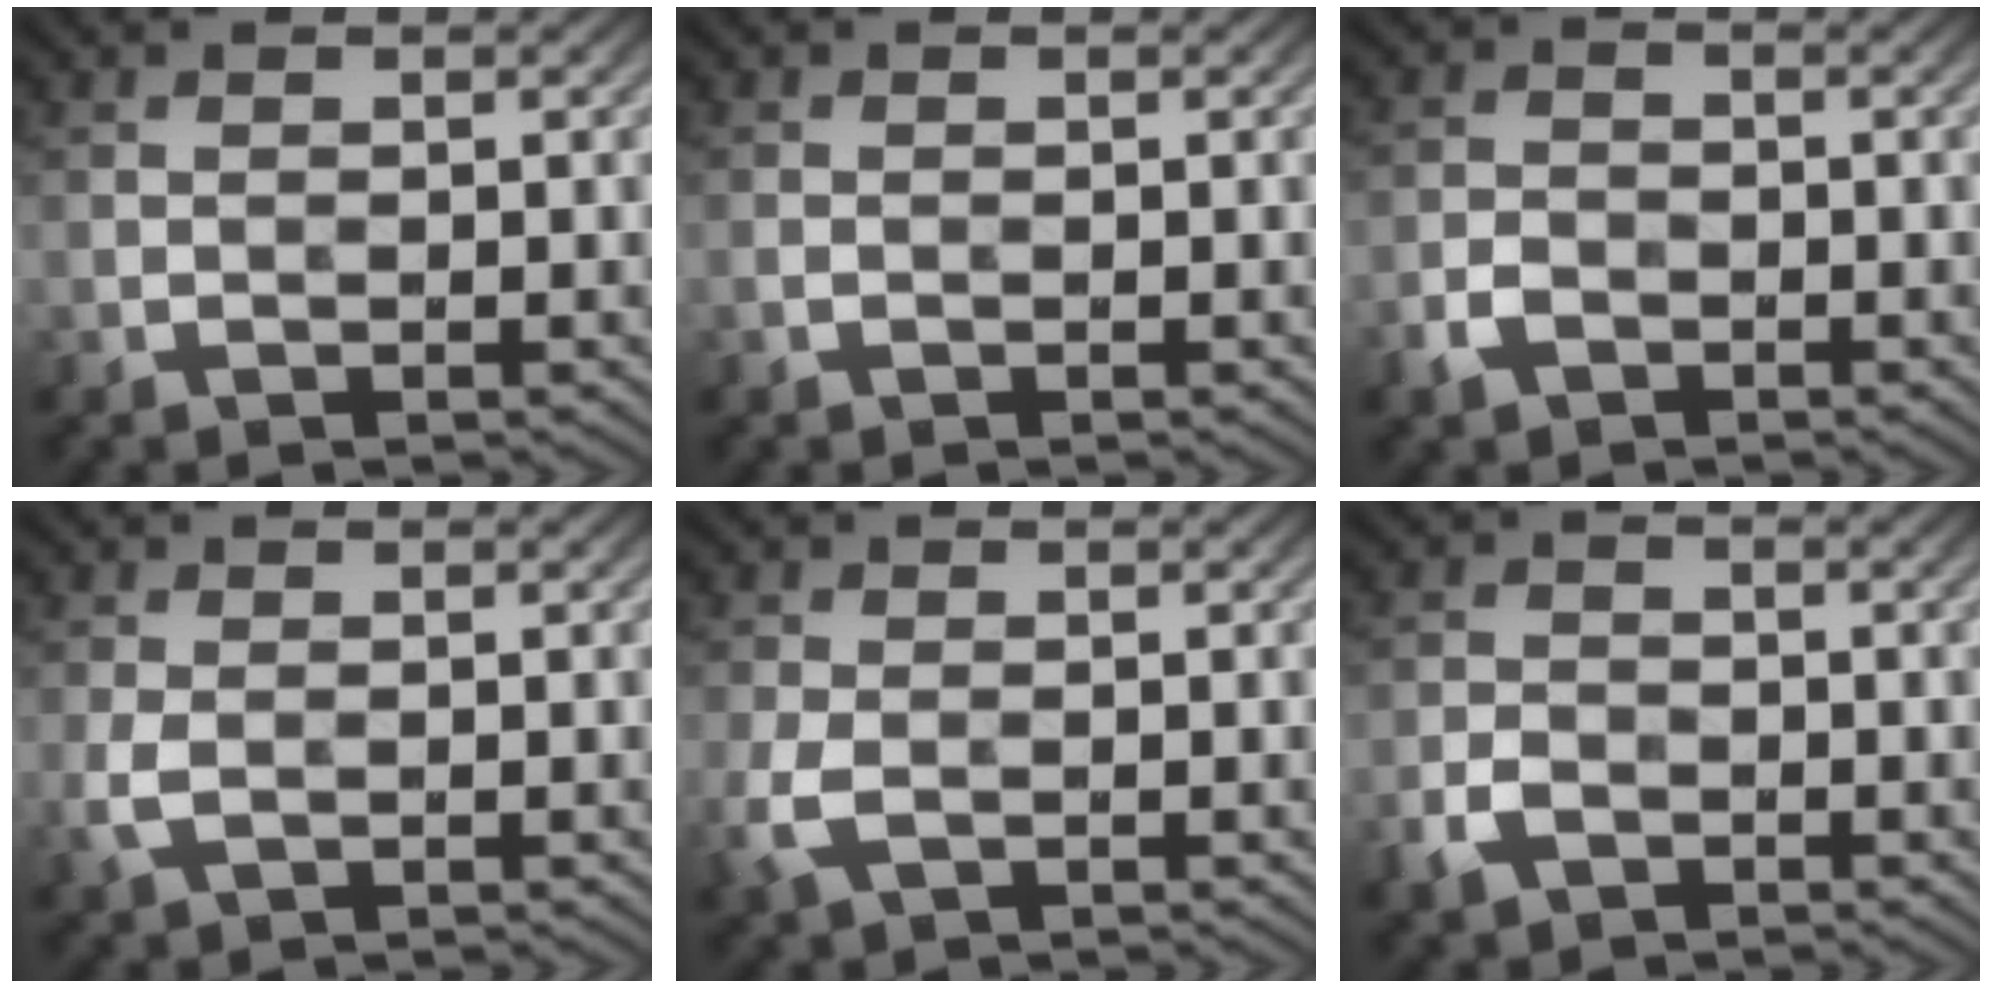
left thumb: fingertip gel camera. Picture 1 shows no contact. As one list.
[{"total": 0.6, "force": [-0.3, 0.4, 0.3], "torque": [-0.010, -0.002, -0.007]}, {"total": 2.7, "force": [-1.6, 1.7, 1.3], "torque": [-0.029, -0.003, -0.039]}, {"total": 2.7, "force": [-0.7, 1.7, 2.0], "torque": [-0.062, -0.007, -0.014]}, {"total": 3.7, "force": [-1.3, 2.2, 2.6], "torque": [-0.076, -0.008, -0.030]}, {"total": 3.2, "force": [-1.8, 2.0, 1.6], "torque": [-0.035, -0.005, -0.044]}]